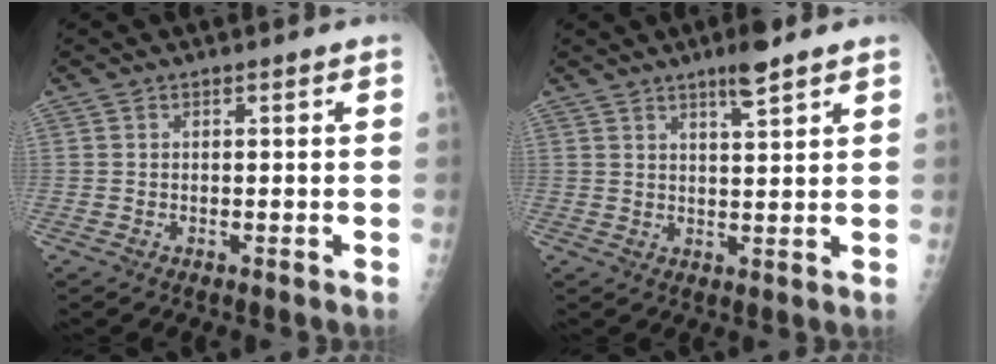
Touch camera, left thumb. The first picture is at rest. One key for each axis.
{"total": 4.9, "fx": 3.4, "fy": 0.7, "fz": 3.5, "tx": -0.051, "ty": -0.019, "tz": 0.056}